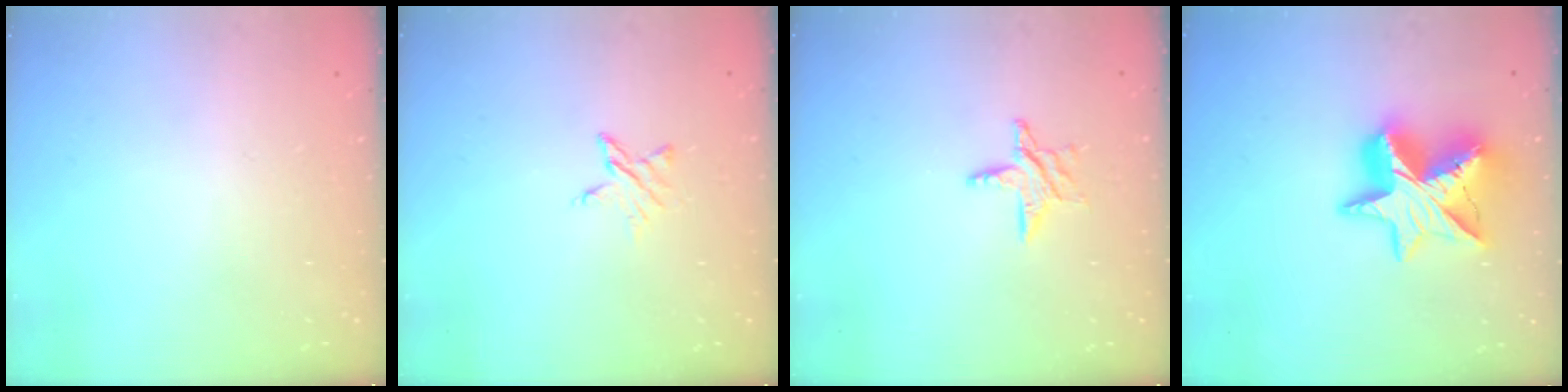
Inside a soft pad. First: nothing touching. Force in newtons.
{"total": 3.7, "press": 3.7, "slide": 0.4}
{"total": 6.9, "press": 6.9, "slide": 0.4}
{"total": 18.3, "press": 18.2, "slide": 1.3}